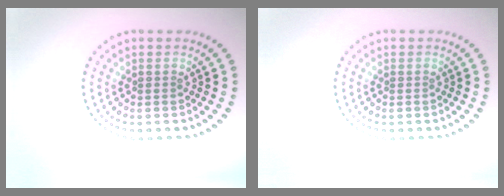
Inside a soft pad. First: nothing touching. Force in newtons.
{"total": 0.0}